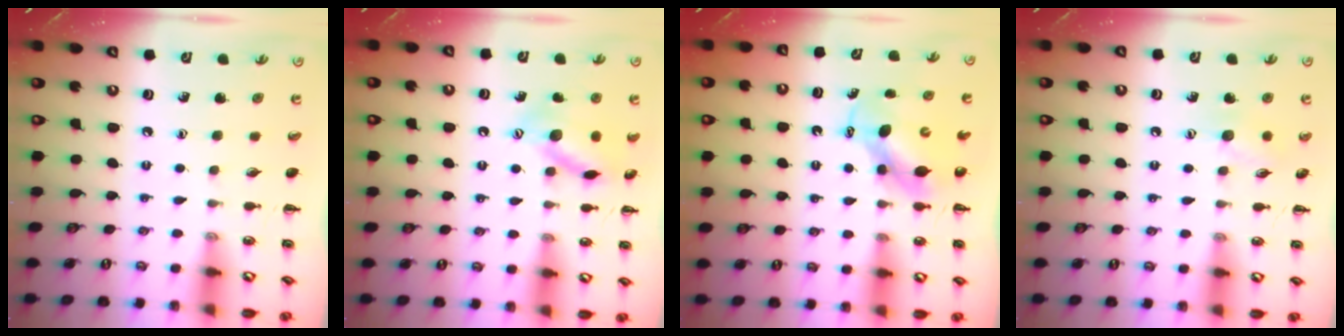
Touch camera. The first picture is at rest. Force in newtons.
{"total": 12.9, "press": 12.9, "slide": 0.5}
{"total": 6.4, "press": 6.4, "slide": 0.8}
{"total": 7.5, "press": 7.4, "slide": 1.3}